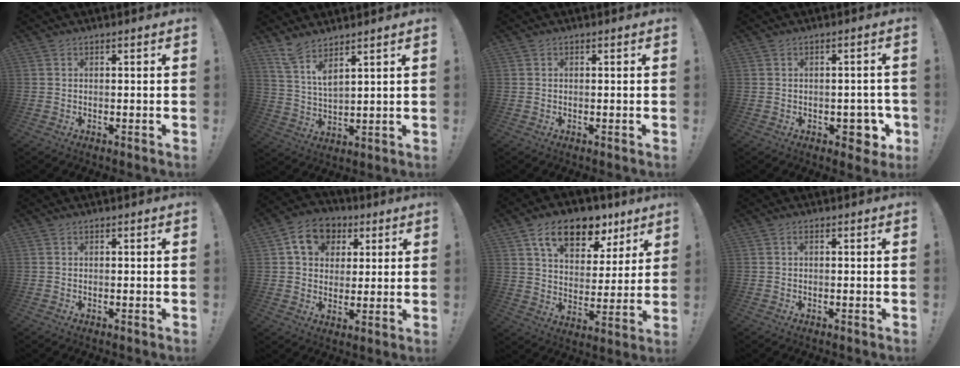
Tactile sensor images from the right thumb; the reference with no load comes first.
{"total": 7.6, "force": [6.2, 1.6, 4.0], "torque": [-0.087, -0.035, 0.113]}
{"total": 0.0}
{"total": 6.3, "force": [-2.0, 4.2, 4.2], "torque": [-0.040, 0.012, -0.027]}
{"total": 0.0}
{"total": 11.4, "force": [4.5, 9.4, 4.7], "torque": [-0.069, -0.008, 0.090]}
{"total": 15.3, "force": [9.5, 8.5, 8.4], "torque": [-0.137, -0.046, 0.169]}
{"total": 0.6, "force": [0.0, 0.1, 0.6], "torque": [-0.012, 0.003, -0.002]}